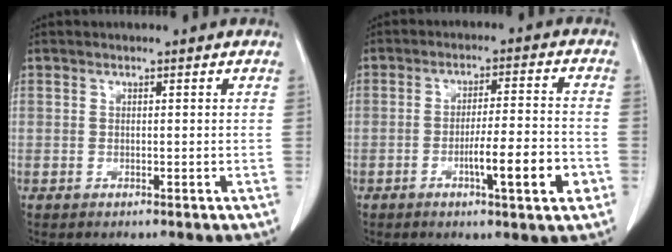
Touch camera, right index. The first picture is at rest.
{"total": 8.8, "force": [-3.3, 0.6, 8.1], "torque": [-0.123, -0.002, -0.050]}